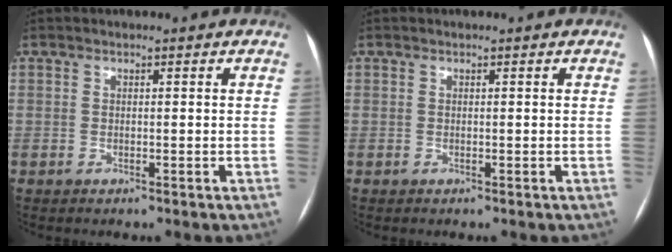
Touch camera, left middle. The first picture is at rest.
{"total": 0.0}